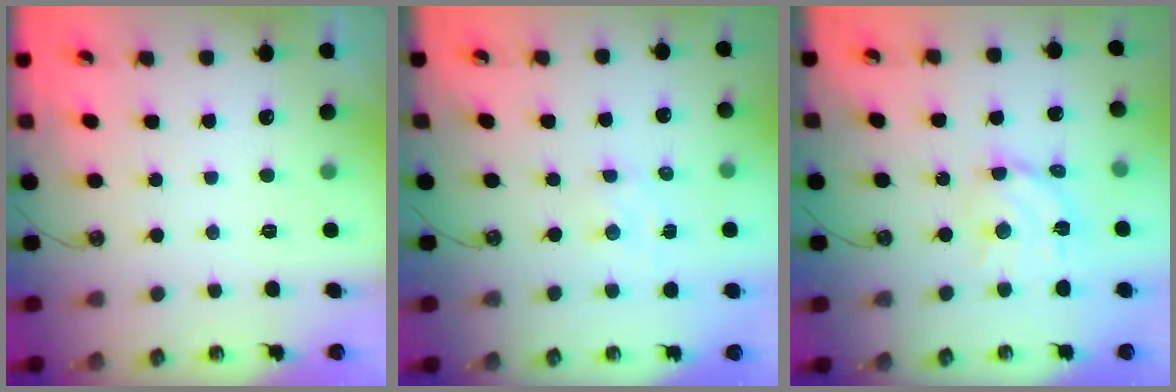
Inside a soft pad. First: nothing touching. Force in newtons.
{"total": 1.6, "press": 1.6, "slide": 0.2}
{"total": 10.9, "press": 10.9, "slide": 0.8}